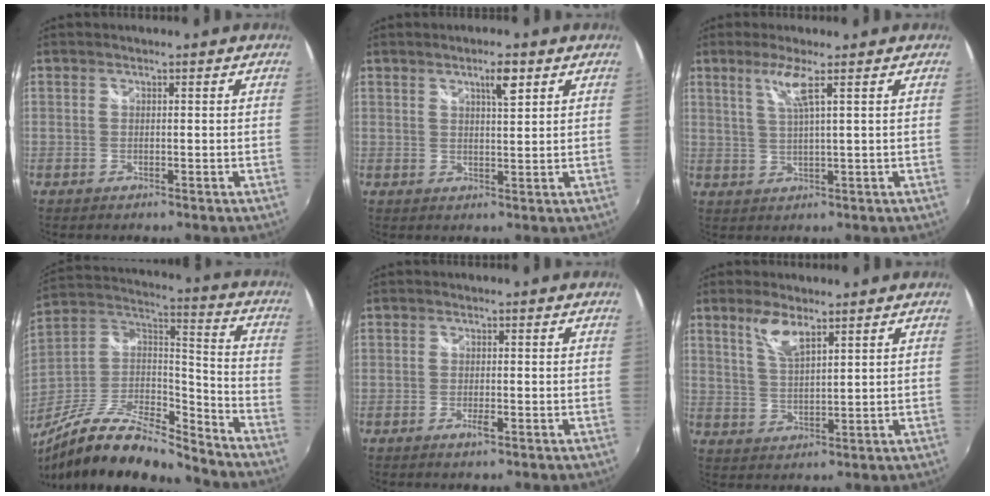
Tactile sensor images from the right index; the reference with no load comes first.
{"total": 3.9, "force": [2.2, 0.8, 3.1], "torque": [-0.048, 0.005, 0.036]}
{"total": 4.3, "force": [2.2, -0.6, 3.6], "torque": [-0.071, -0.004, 0.045]}
{"total": 22.9, "force": [-17.3, 6.7, 13.5], "torque": [-0.259, -0.017, -0.306]}
{"total": 1.9, "force": [-0.9, 0.4, 1.6], "torque": [-0.032, -0.004, -0.015]}
{"total": 5.5, "force": [3.6, 1.5, 3.9], "torque": [-0.077, -0.001, 0.073]}